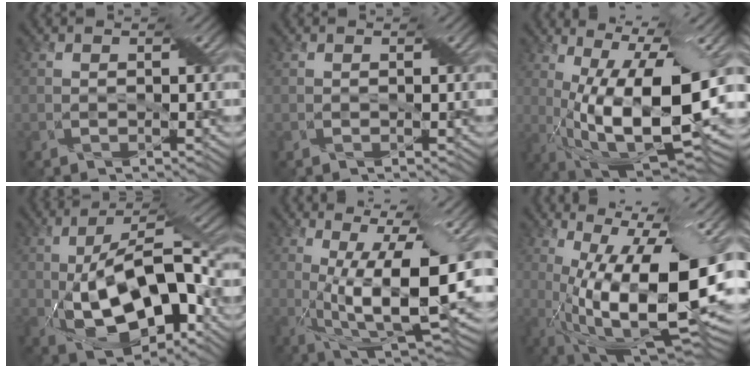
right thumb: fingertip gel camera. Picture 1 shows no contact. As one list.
[{"total": 0.0}, {"total": 18.1, "force": [-0.3, 6.6, 16.9], "torque": [-0.266, -0.009, 0.000]}, {"total": 15.9, "force": [-3.4, 7.5, 13.6], "torque": [-0.236, -0.003, -0.064]}, {"total": 16.1, "force": [0.5, 5.1, 15.2], "torque": [-0.242, -0.006, 0.023]}, {"total": 20.1, "force": [-0.9, 7.3, 18.7], "torque": [-0.264, -0.016, -0.018]}]